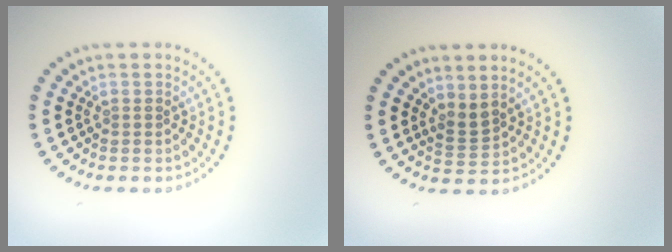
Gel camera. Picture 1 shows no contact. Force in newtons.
{"total": 1.7, "press": 1.2, "slide": 1.2}